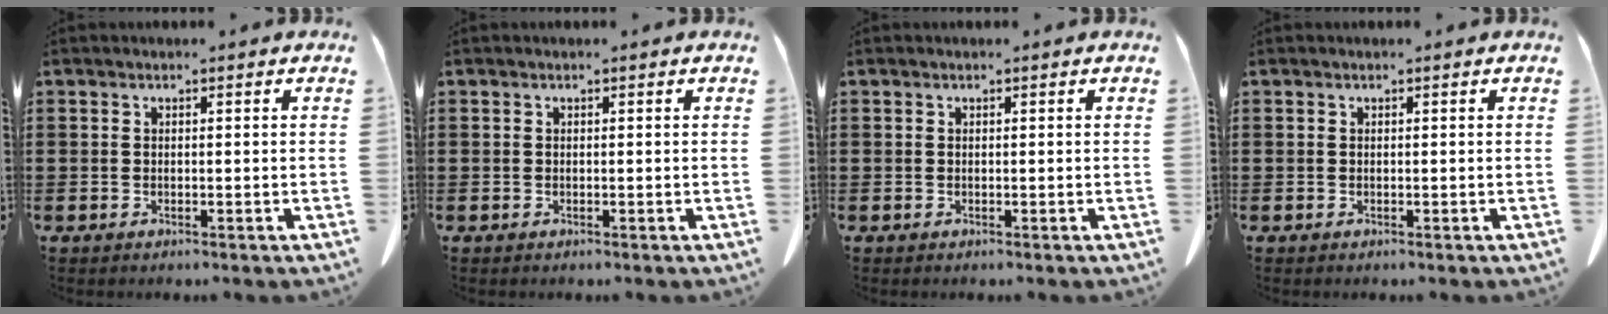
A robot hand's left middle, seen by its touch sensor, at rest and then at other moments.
{"total": 0.0}
{"total": 0.0}
{"total": 0.0}